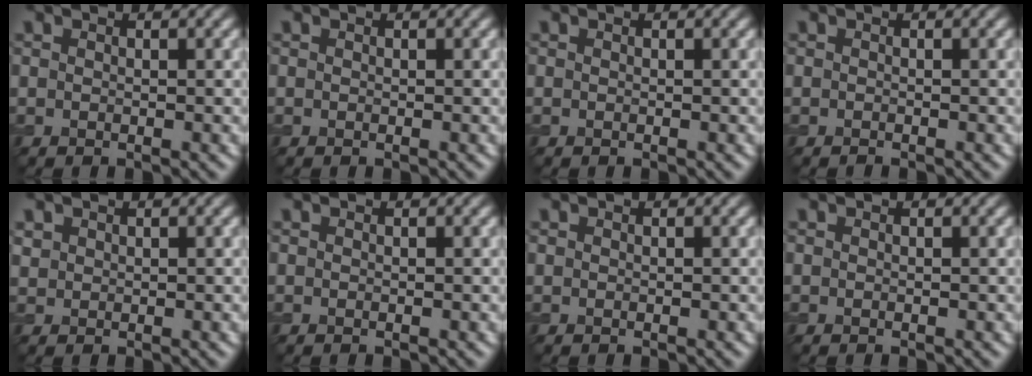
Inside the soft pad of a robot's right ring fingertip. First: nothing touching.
{"total": 0.0}
{"total": 0.0}
{"total": 0.0}
{"total": 0.9, "force": [0.6, 0.7, 0.1], "torque": [-0.002, -0.001, 0.015]}
{"total": 0.0}
{"total": 0.0}
{"total": 0.0}